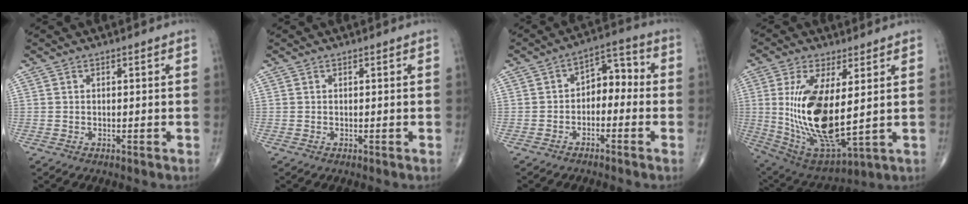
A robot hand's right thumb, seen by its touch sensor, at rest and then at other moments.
{"total": 0.0}
{"total": 6.7, "force": [-1.3, 4.4, 4.9], "torque": [-0.042, 0.043, -0.036]}
{"total": 19.5, "force": [1.7, 7.8, 17.8], "torque": [-0.347, -0.026, 0.052]}